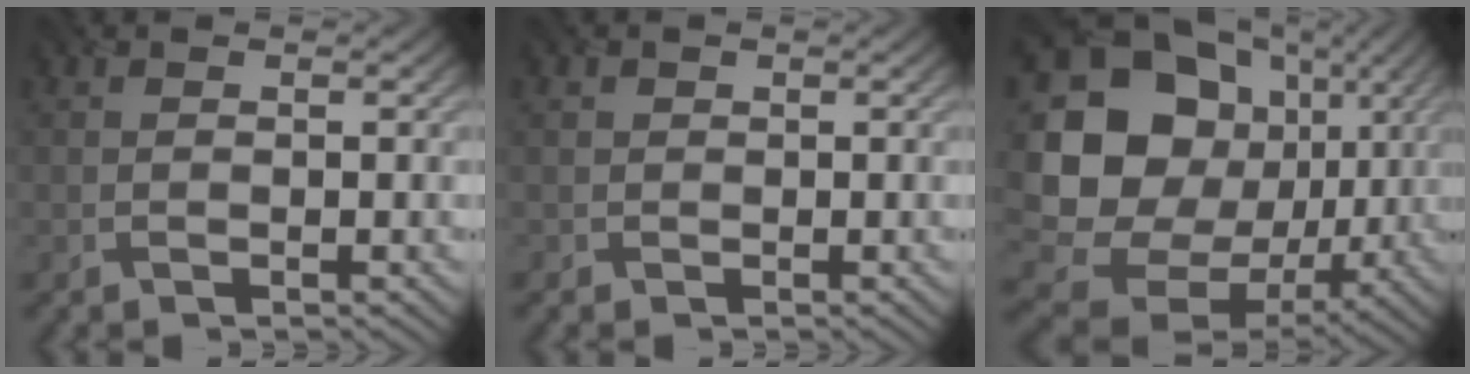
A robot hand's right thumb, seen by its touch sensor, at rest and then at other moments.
{"total": 1.3, "force": [0.1, 1.3, 0.1], "torque": [0.001, -0.004, -0.002]}
{"total": 21.3, "force": [1.8, 18.0, 11.1], "torque": [-0.278, -0.017, 0.047]}